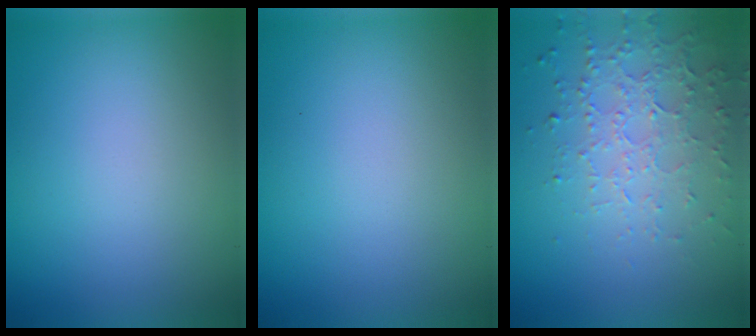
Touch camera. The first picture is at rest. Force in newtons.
{"total": 0.0}
{"total": 4.5, "press": 3.2, "slide": 3.1}